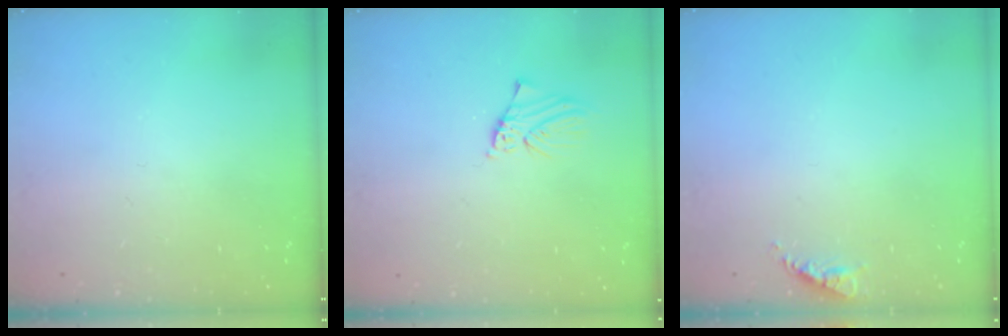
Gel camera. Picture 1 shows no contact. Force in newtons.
{"total": 1.6, "press": 1.6, "slide": 0.1}
{"total": 6.0, "press": 5.9, "slide": 0.6}